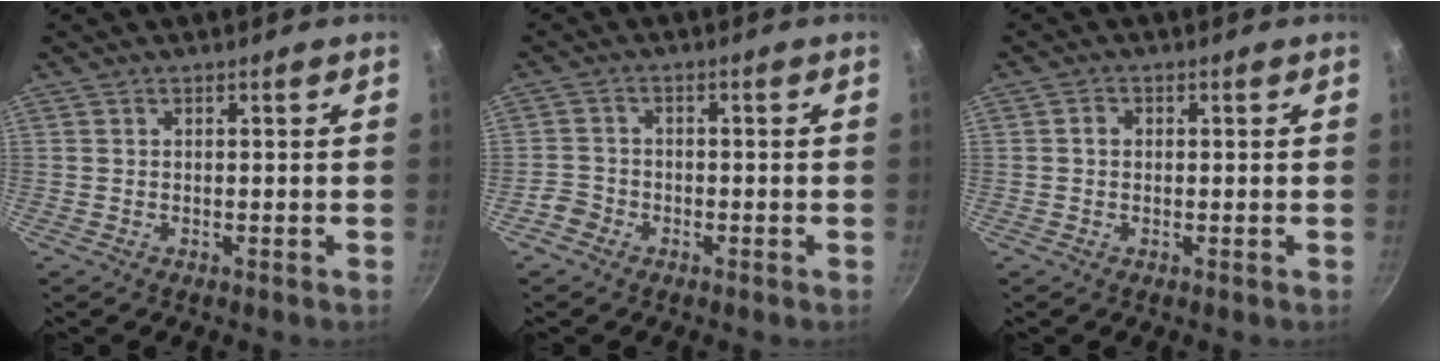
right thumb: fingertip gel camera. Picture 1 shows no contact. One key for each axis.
{"total": 2.9, "fx": -1.9, "fy": 2.0, "fz": 0.5, "tx": -0.008, "ty": 0.025, "tz": -0.037}
{"total": 1.5, "fx": 0.1, "fy": 1.2, "fz": 0.8, "tx": -0.012, "ty": 0.006, "tz": 0.000}